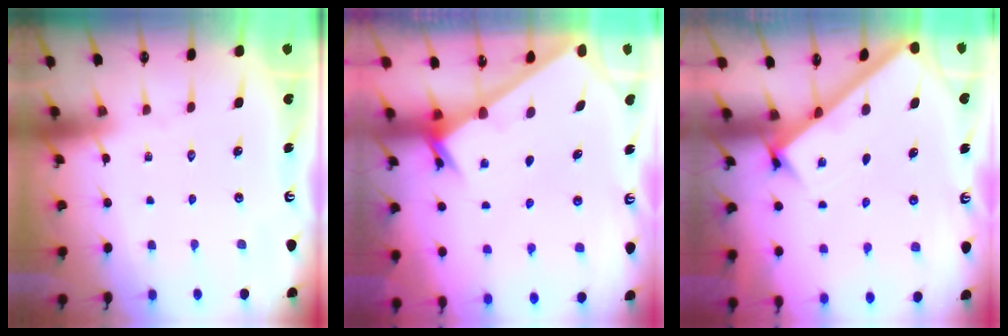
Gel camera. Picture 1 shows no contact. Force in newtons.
{"total": 2.3, "press": 2.3, "slide": 0.3}
{"total": 2.7, "press": 2.7, "slide": 0.3}